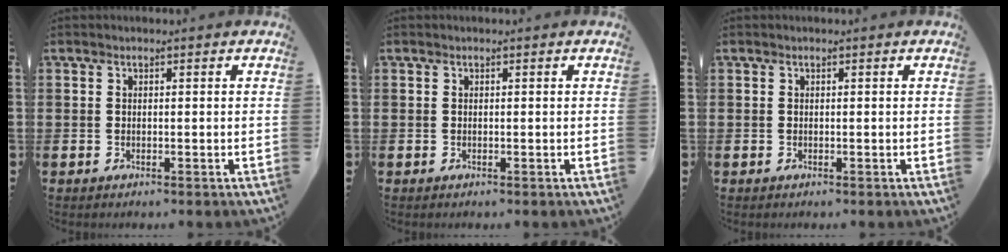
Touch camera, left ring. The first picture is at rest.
{"total": 0.0}
{"total": 0.0}